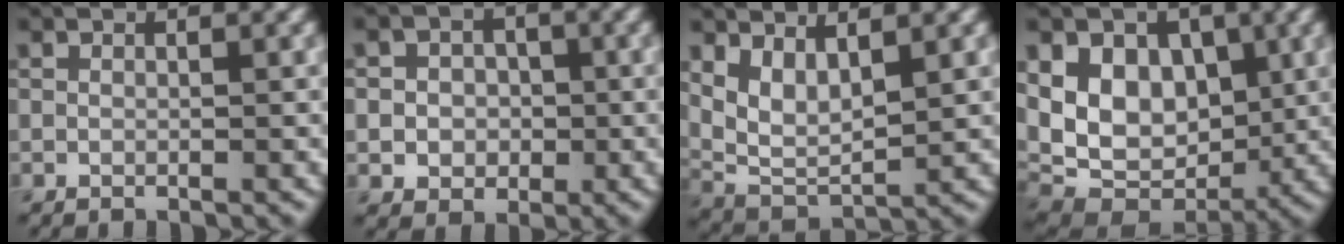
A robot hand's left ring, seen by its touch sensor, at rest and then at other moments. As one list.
[{"total": 3.8, "force": [0.0, 3.4, 1.8], "torque": [-0.015, 0.010, -0.020]}, {"total": 4.2, "force": [1.7, 1.9, 3.3], "torque": [-0.073, -0.010, 0.040]}, {"total": 9.3, "force": [1.8, 6.8, 6.2], "torque": [-0.102, -0.005, 0.025]}]